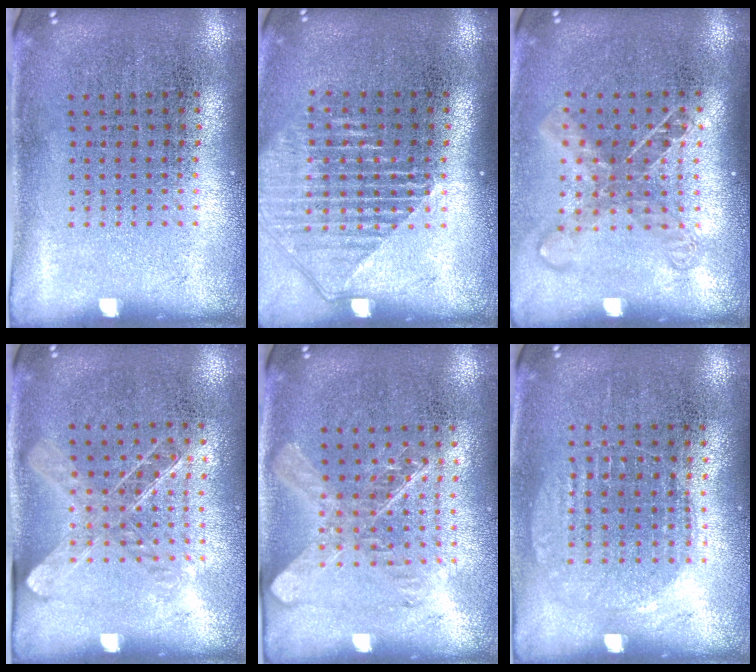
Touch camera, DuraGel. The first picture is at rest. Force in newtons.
{"total": 1.6, "press": 1.4, "slide": 0.7}
{"total": 1.5, "press": 1.2, "slide": 1.0}
{"total": 1.3, "press": 1.1, "slide": 0.7}
{"total": 1.5, "press": 1.3, "slide": 0.7}
{"total": 0.9, "press": 0.9, "slide": 0.3}